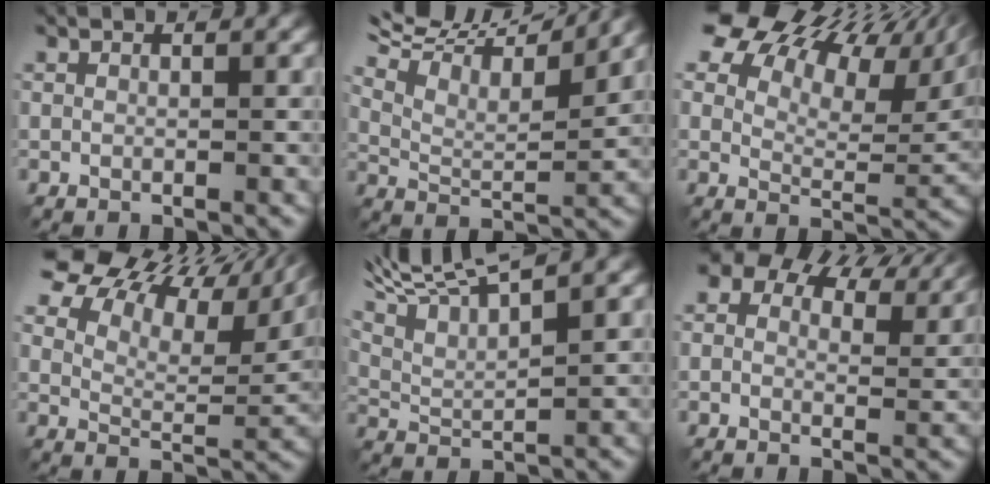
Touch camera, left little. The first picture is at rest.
{"total": 11.6, "force": [9.1, 2.9, 6.6], "torque": [-0.143, 0.021, 0.130]}
{"total": 13.5, "force": [8.6, 6.5, 8.1], "torque": [-0.140, 0.026, 0.140]}
{"total": 14.0, "force": [9.9, 6.2, 7.7], "torque": [-0.141, 0.037, 0.144]}
{"total": 6.7, "force": [4.8, 1.3, 4.5], "torque": [-0.095, 0.017, 0.086]}
{"total": 11.2, "force": [7.7, 5.9, 5.7], "torque": [-0.080, 0.007, 0.099]}